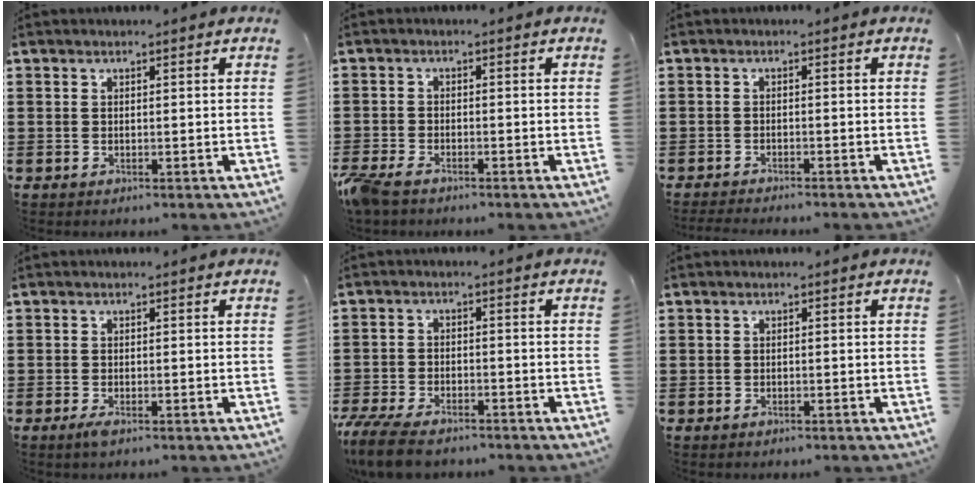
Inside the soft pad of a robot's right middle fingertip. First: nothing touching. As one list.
[{"total": 3.0, "force": [-2.6, 0.7, 1.3], "torque": [-0.052, -0.008, -0.060]}, {"total": 1.7, "force": [-1.6, -0.1, 0.3], "torque": [-0.006, 0.001, -0.033]}, {"total": 1.1, "force": [-0.6, 0.2, 0.9], "torque": [-0.027, -0.007, -0.013]}, {"total": 5.7, "force": [-4.9, 1.3, 2.4], "torque": [-0.063, -0.001, -0.100]}, {"total": 0.7, "force": [-0.5, 0.4, -0.1], "torque": [0.001, 0.003, -0.013]}]